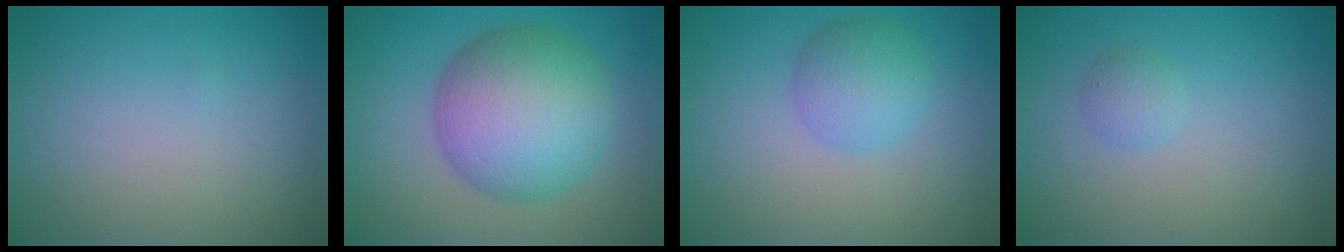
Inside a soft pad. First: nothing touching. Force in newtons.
{"total": 10.2, "press": 10.2, "slide": 0.2}
{"total": 3.5, "press": 3.5, "slide": 0.0}
{"total": 1.3, "press": 1.3, "slide": 0.1}